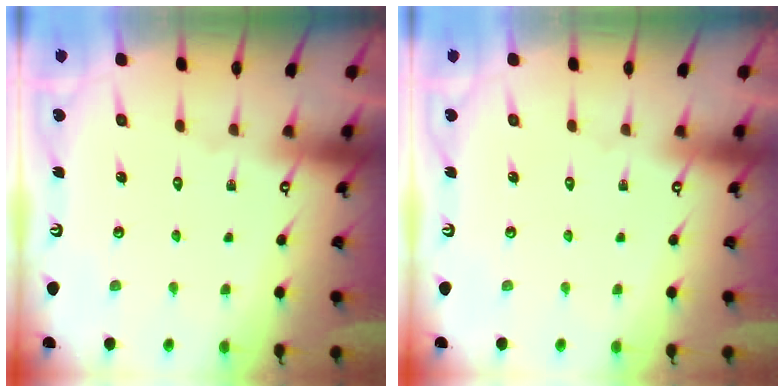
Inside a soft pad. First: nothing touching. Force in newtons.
{"total": 0.0}